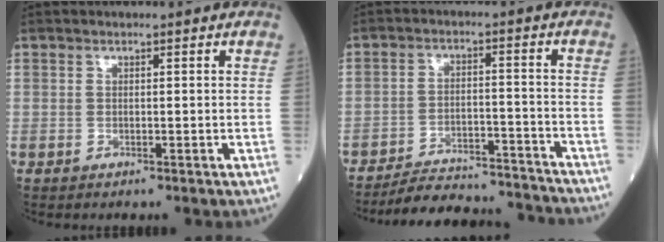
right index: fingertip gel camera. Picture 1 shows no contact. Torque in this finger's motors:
{"motor_torque": [0.94, -1.17, 0.34, 0.10]}